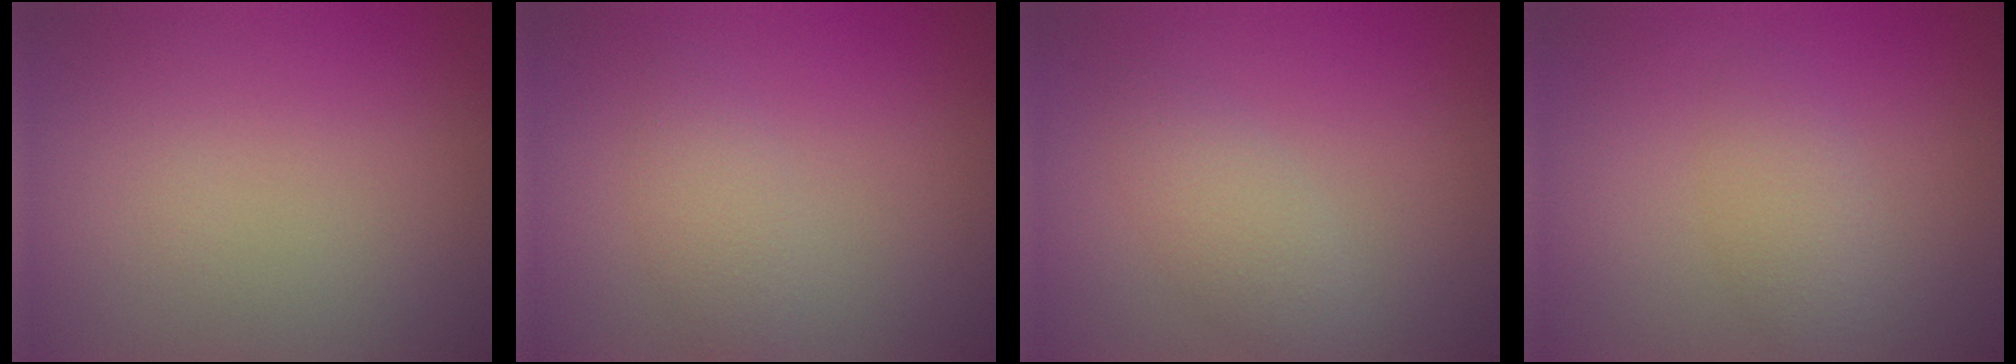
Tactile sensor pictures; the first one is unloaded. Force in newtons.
{"total": 2.1, "press": 2.1, "slide": 0.1}
{"total": 2.4, "press": 2.4, "slide": 0.2}
{"total": 2.2, "press": 2.2, "slide": 0.1}